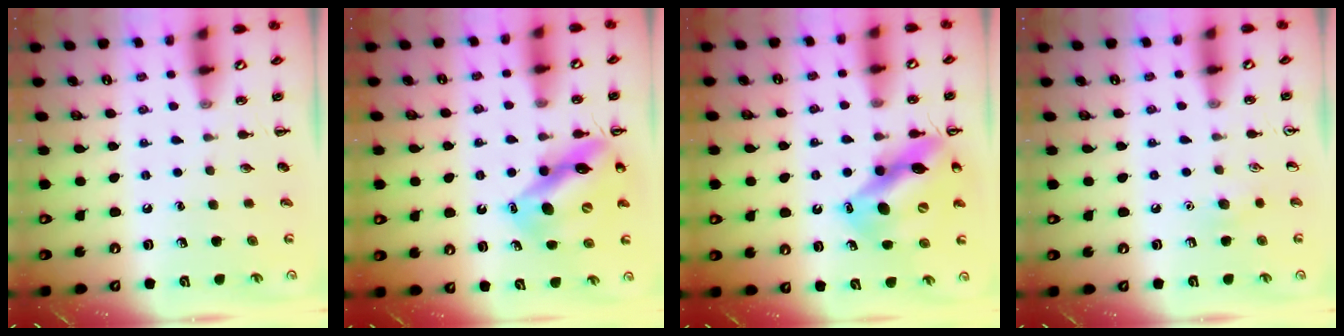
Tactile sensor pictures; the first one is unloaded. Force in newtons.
{"total": 13.3, "press": 12.7, "slide": 4.0}
{"total": 14.9, "press": 14.3, "slide": 4.2}
{"total": 5.6, "press": 5.4, "slide": 1.7}